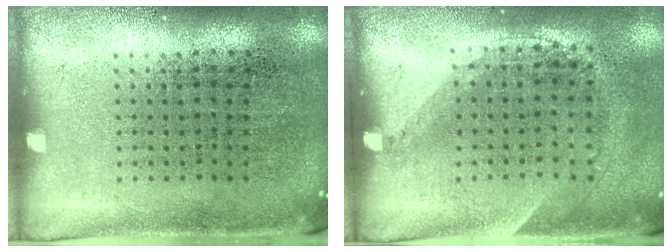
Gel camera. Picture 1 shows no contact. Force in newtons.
{"total": 1.4, "press": 1.0, "slide": 1.0}